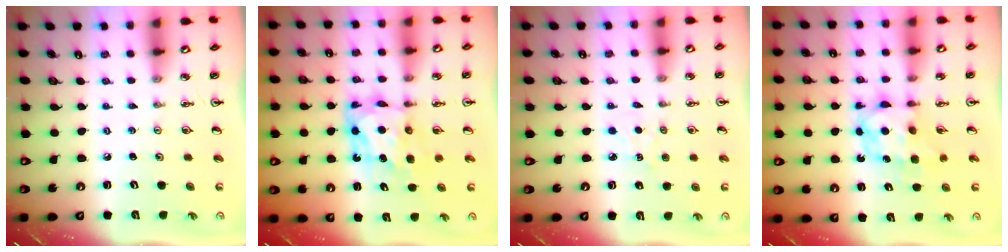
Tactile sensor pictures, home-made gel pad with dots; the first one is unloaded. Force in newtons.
{"total": 8.0, "press": 7.9, "slide": 0.7}
{"total": 3.5, "press": 3.4, "slide": 0.4}
{"total": 6.6, "press": 6.6, "slide": 0.4}